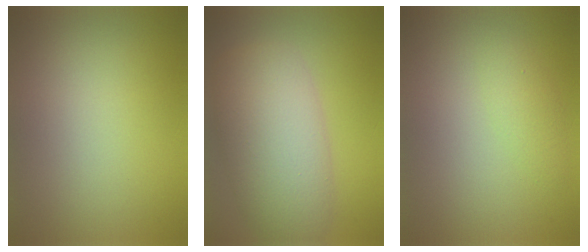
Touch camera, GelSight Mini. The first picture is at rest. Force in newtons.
{"total": 7.7, "press": 7.7, "slide": 0.6}
{"total": 1.3, "press": 1.3, "slide": 0.1}